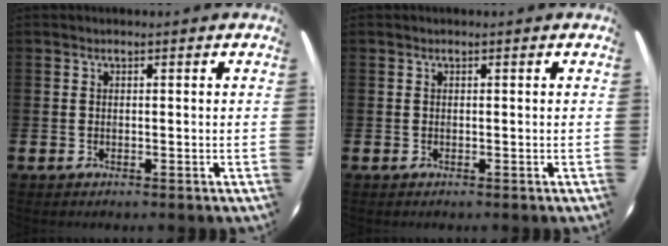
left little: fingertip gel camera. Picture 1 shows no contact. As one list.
[{"total": 0.0}]